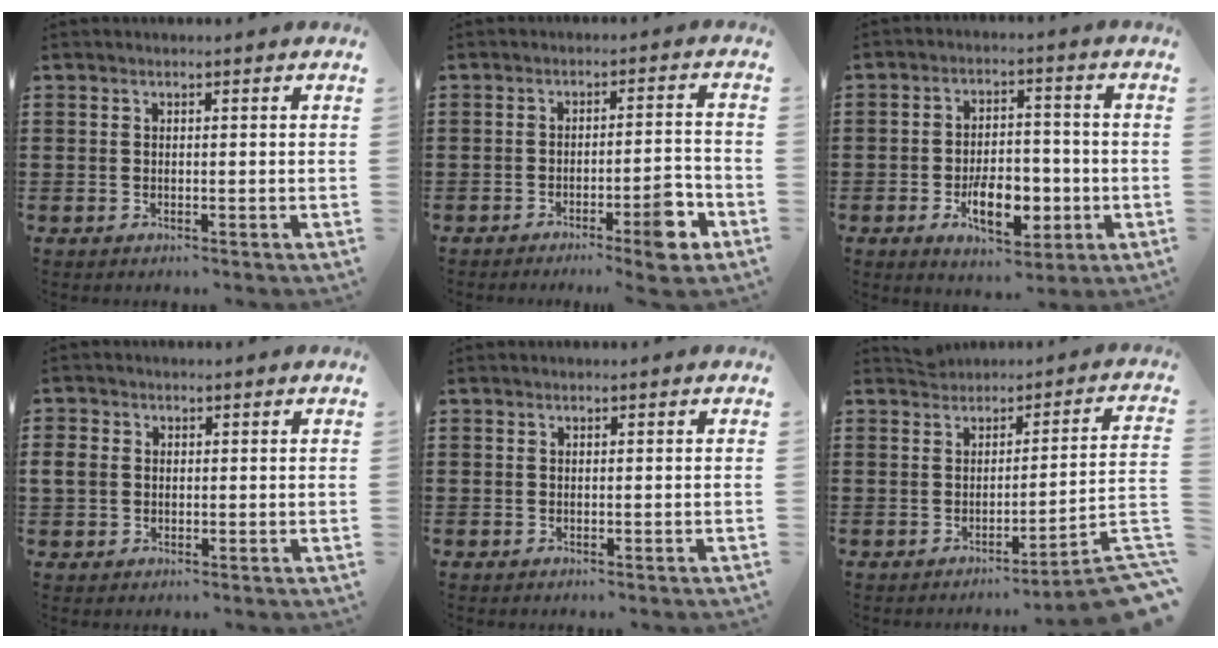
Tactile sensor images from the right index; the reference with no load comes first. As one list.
[{"total": 6.5, "force": [-3.6, 1.1, 5.3], "torque": [-0.080, 0.003, -0.057]}, {"total": 8.4, "force": [-2.9, 4.6, 6.4], "torque": [-0.100, 0.004, -0.052]}, {"total": 2.3, "force": [0.1, 2.1, 1.1], "torque": [-0.036, 0.004, -0.003]}, {"total": 0.0}, {"total": 4.0, "force": [-2.0, -0.1, 3.4], "torque": [-0.055, -0.022, -0.040]}]